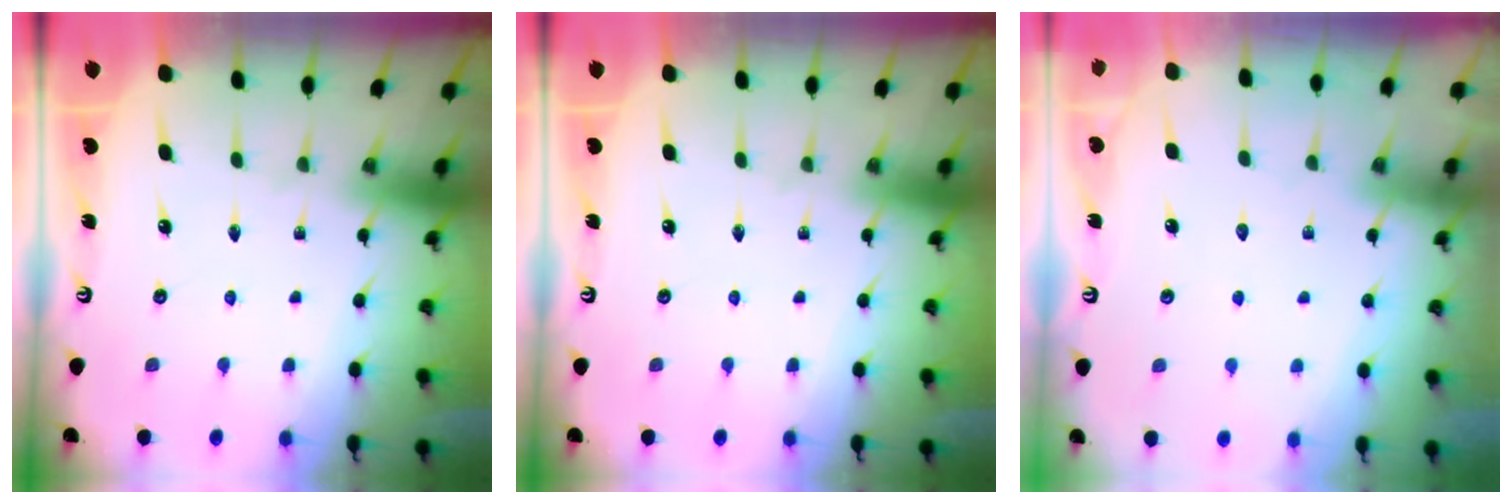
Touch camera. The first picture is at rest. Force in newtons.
{"total": 0.0}
{"total": 3.2, "press": 3.2, "slide": 0.4}